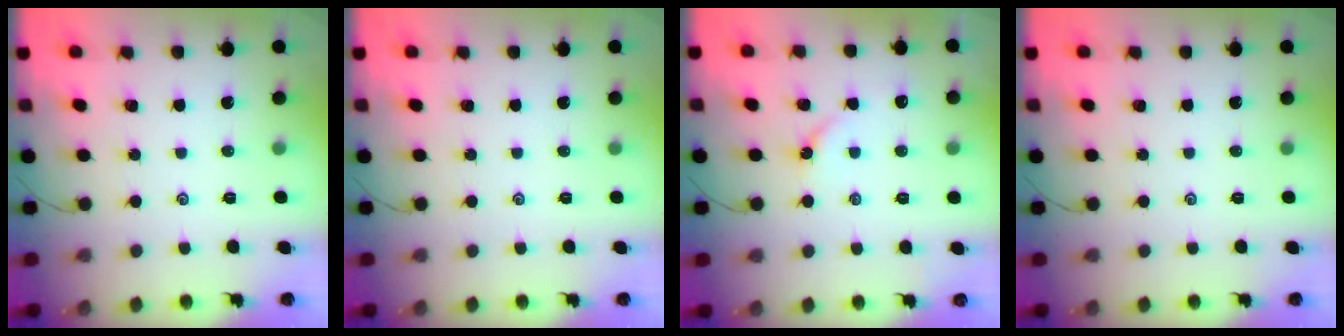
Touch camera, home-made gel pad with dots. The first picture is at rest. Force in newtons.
{"total": 0.0}
{"total": 3.2, "press": 3.2, "slide": 0.5}
{"total": 0.0}